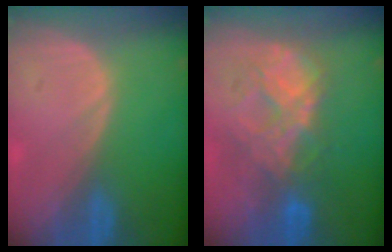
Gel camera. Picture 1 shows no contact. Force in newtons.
{"total": 8.8, "press": 7.6, "slide": 4.4}